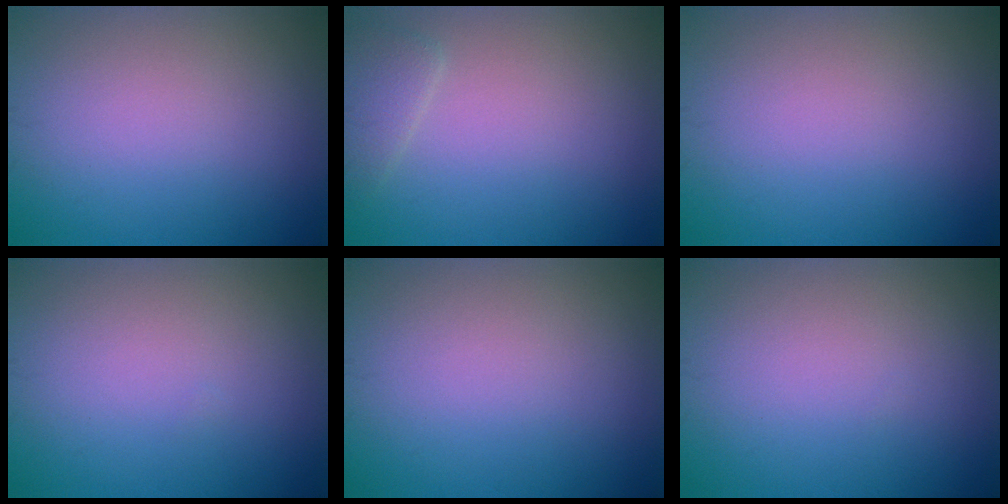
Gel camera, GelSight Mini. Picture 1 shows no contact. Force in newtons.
{"total": 1.6, "press": 1.6, "slide": 0.2}
{"total": 0.0}
{"total": 0.0}
{"total": 0.0}
{"total": 0.0}